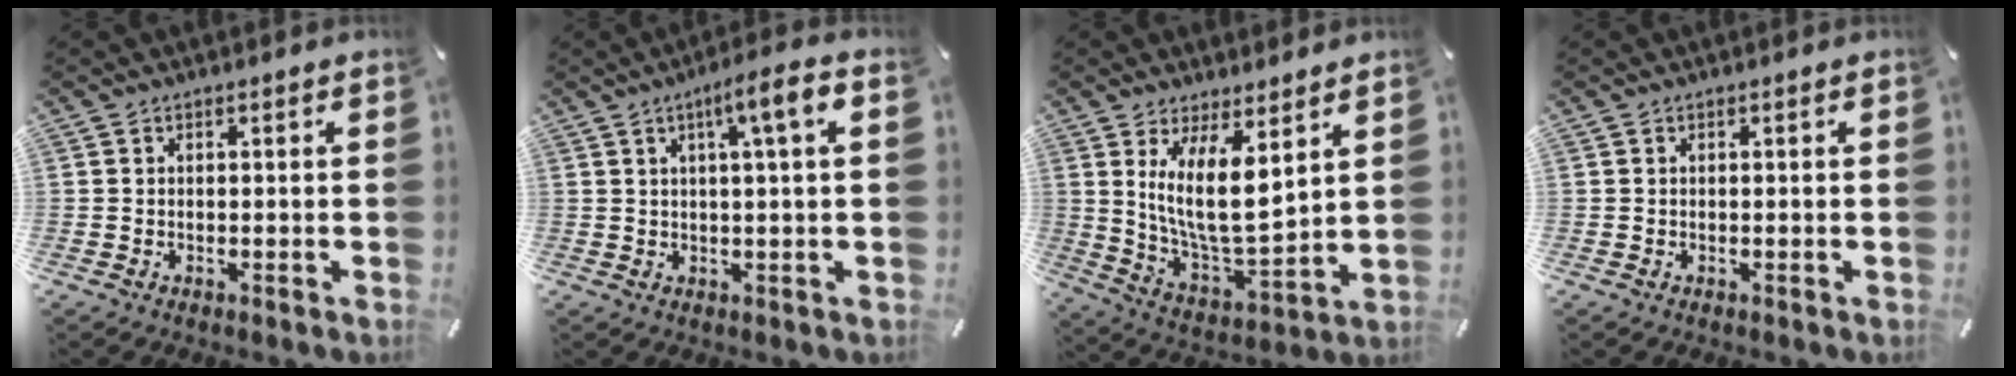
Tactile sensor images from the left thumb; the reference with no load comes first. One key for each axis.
{"total": 7.2, "fx": 2.5, "fy": 0.5, "fz": 6.7, "tx": -0.108, "ty": -0.006, "tz": 0.033}
{"total": 13.5, "fx": 5.9, "fy": 5.2, "fz": 11.0, "tx": -0.219, "ty": -0.044, "tz": 0.107}
{"total": 0.0}